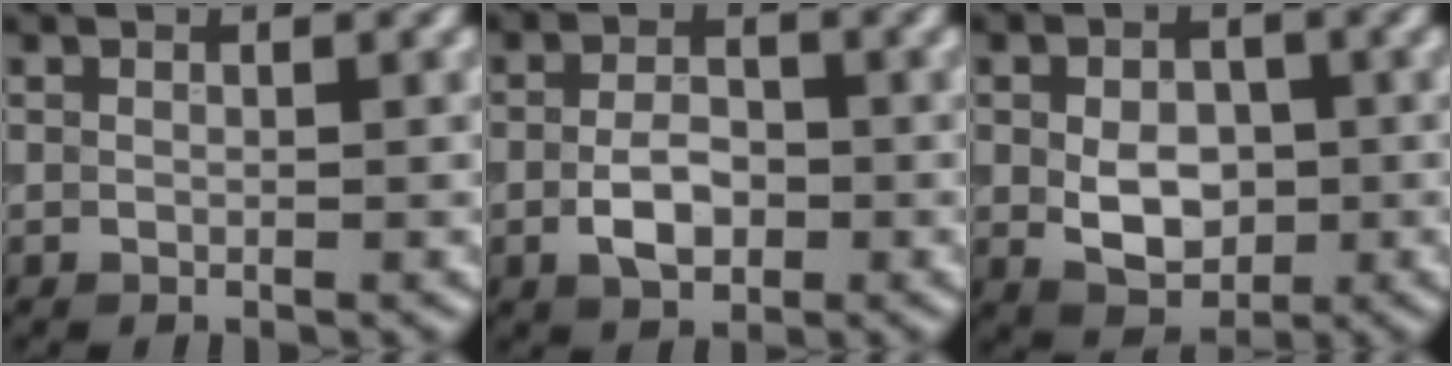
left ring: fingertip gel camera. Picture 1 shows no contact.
{"total": 3.5, "force": [-0.9, 2.1, 2.7], "torque": [-0.048, 0.002, -0.019]}
{"total": 4.7, "force": [-0.4, 3.3, 3.4], "torque": [-0.058, -0.005, -0.005]}